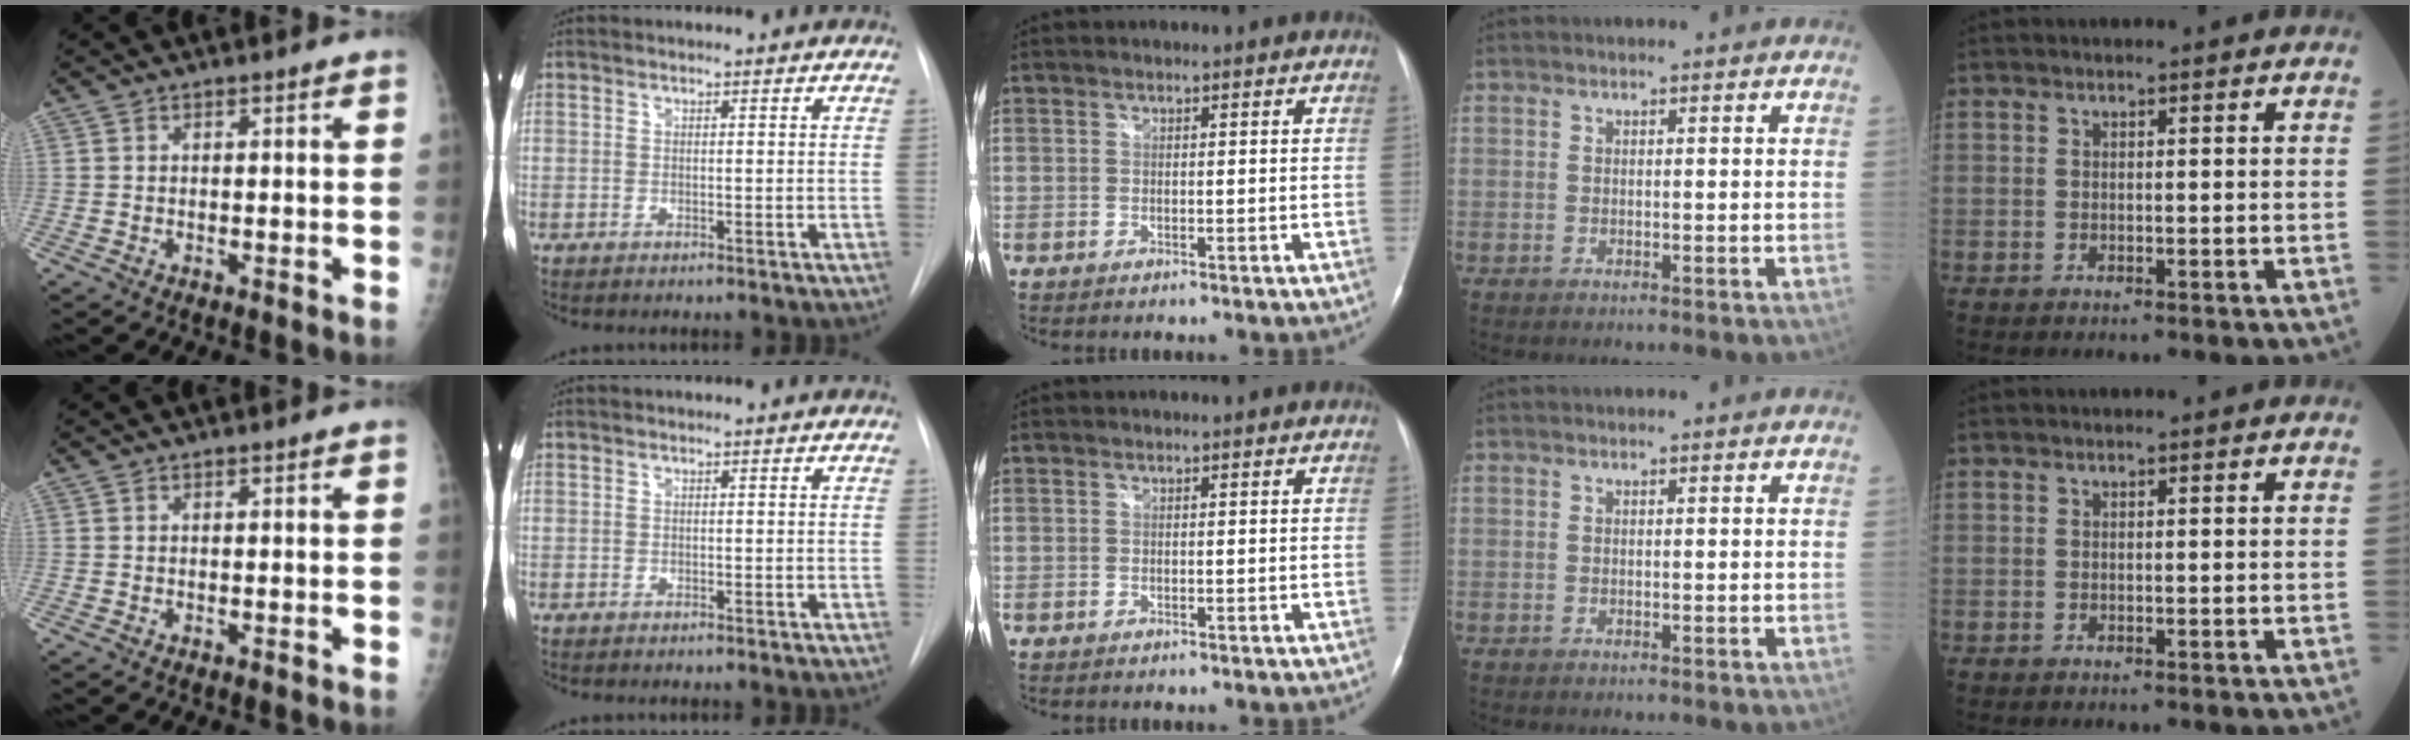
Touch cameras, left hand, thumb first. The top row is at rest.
{}